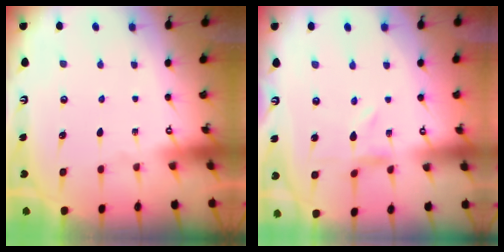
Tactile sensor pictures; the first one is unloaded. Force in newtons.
{"total": 0.0}